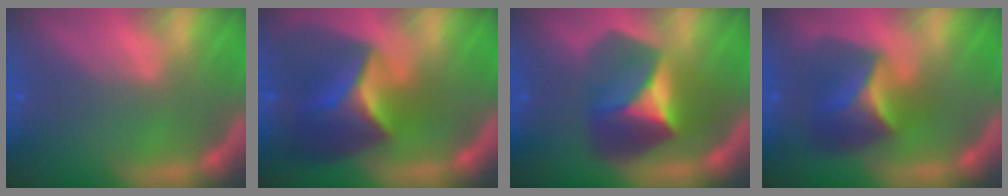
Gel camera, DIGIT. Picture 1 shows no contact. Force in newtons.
{"total": 8.4}
{"total": 6.9}
{"total": 5.9}